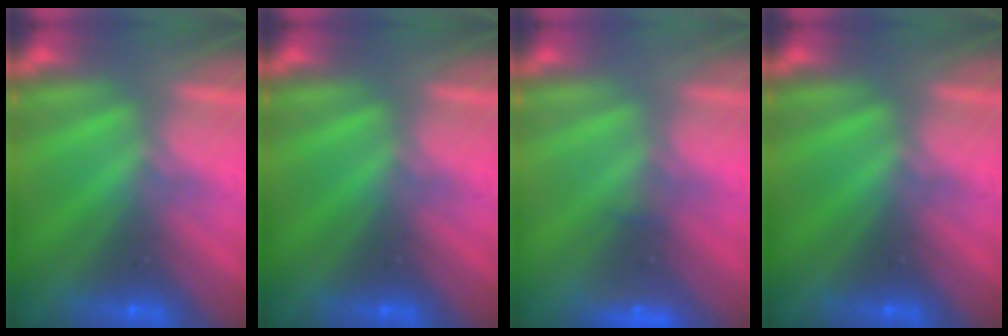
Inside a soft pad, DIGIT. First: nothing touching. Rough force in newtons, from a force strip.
{"total": 0.0}
{"total": 1.9}
{"total": 0.0}